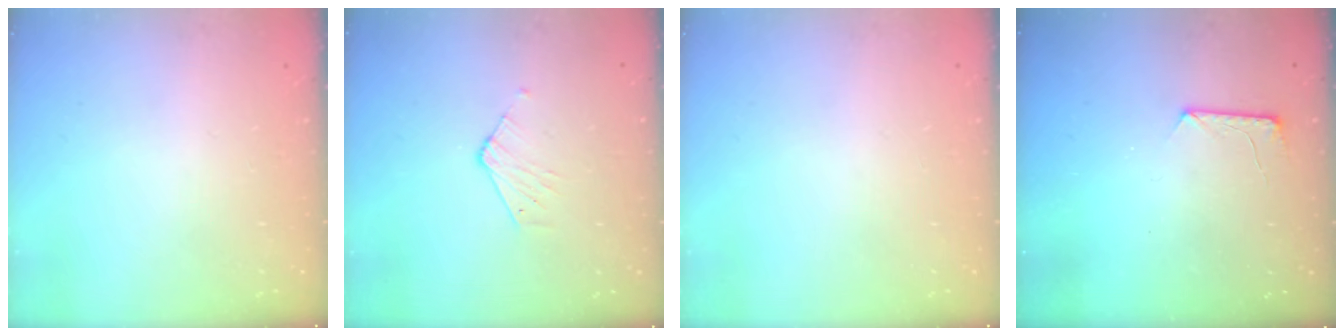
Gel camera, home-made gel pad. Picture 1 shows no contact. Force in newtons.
{"total": 3.6, "press": 3.6, "slide": 0.4}
{"total": 0.0}
{"total": 7.1, "press": 7.0, "slide": 0.6}